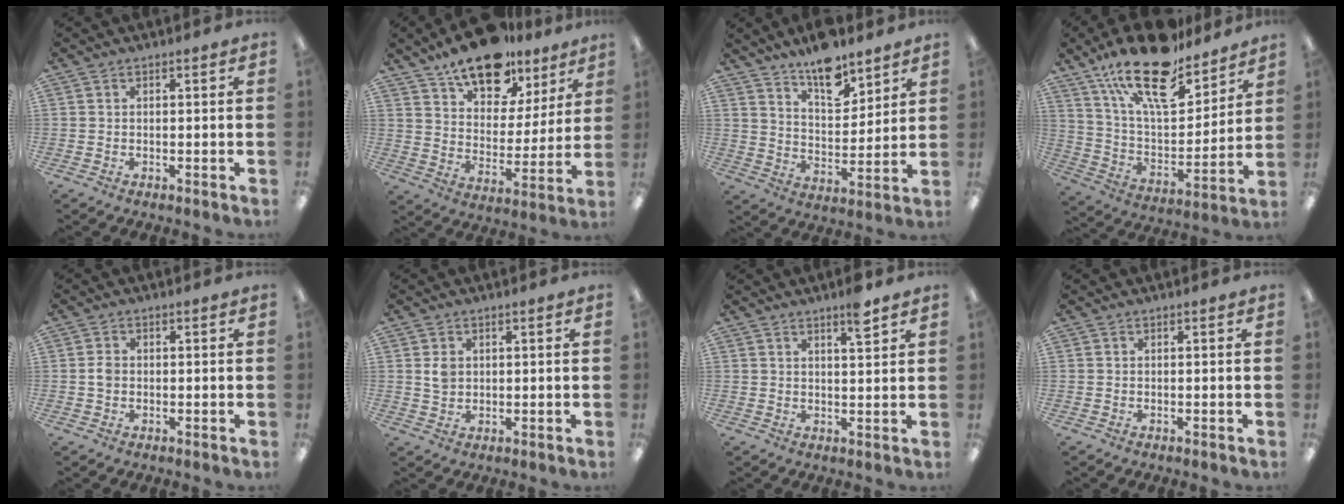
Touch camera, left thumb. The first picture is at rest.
{"total": 17.1, "force": [13.1, 8.1, 7.4], "torque": [-0.112, -0.084, 0.231]}
{"total": 11.9, "force": [9.8, 4.5, 5.1], "torque": [-0.074, -0.066, 0.175]}
{"total": 22.3, "force": [15.7, 9.0, 13.0], "torque": [-0.219, -0.097, 0.275]}
{"total": 2.1, "force": [-0.1, 1.6, 1.3], "torque": [-0.025, 0.005, -0.003]}
{"total": 3.1, "force": [1.1, 2.4, 1.5], "torque": [-0.024, 0.001, 0.017]}
{"total": 4.9, "force": [3.5, 0.8, 3.3], "torque": [-0.050, -0.015, 0.055]}
{"total": 0.0}